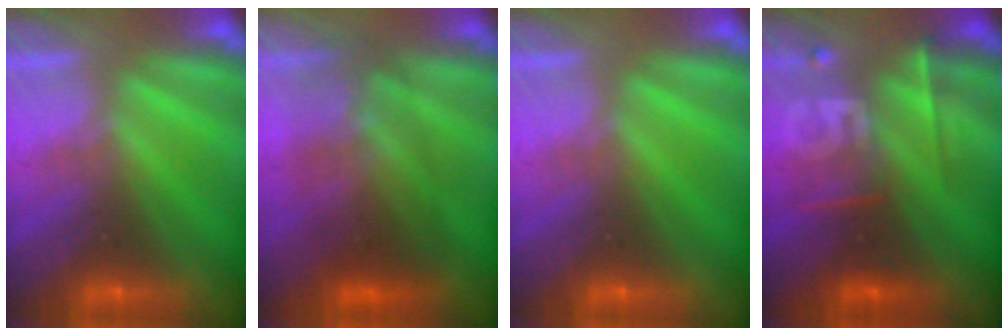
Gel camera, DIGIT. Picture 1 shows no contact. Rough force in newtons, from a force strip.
{"total": 3.4}
{"total": 0.0}
{"total": 2.4}